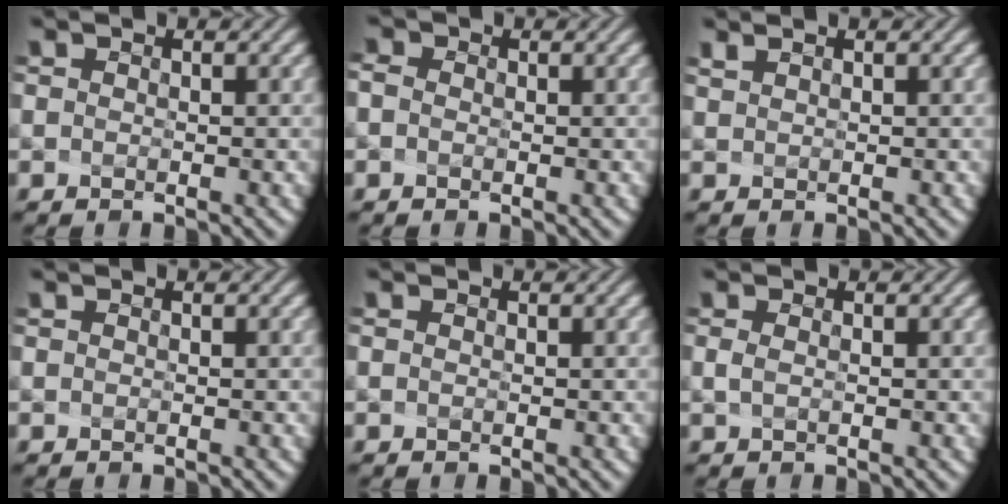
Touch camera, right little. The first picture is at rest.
{"total": 1.1, "force": [0.0, 0.9, 0.7], "torque": [-0.012, 0.003, -0.004]}
{"total": 1.0, "force": [0.0, -0.6, -0.7], "torque": [0.003, -0.013, 0.024]}
{"total": 0.0}
{"total": 0.0}
{"total": 0.5, "force": [-0.1, 0.3, 0.5], "torque": [-0.021, -0.008, 0.010]}